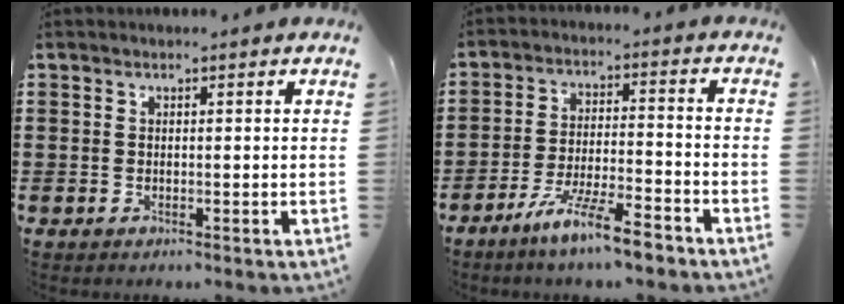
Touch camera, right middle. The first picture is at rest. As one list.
[{"total": 8.5, "force": [-6.8, 0.6, 5.0], "torque": [-0.104, -0.004, -0.129]}]